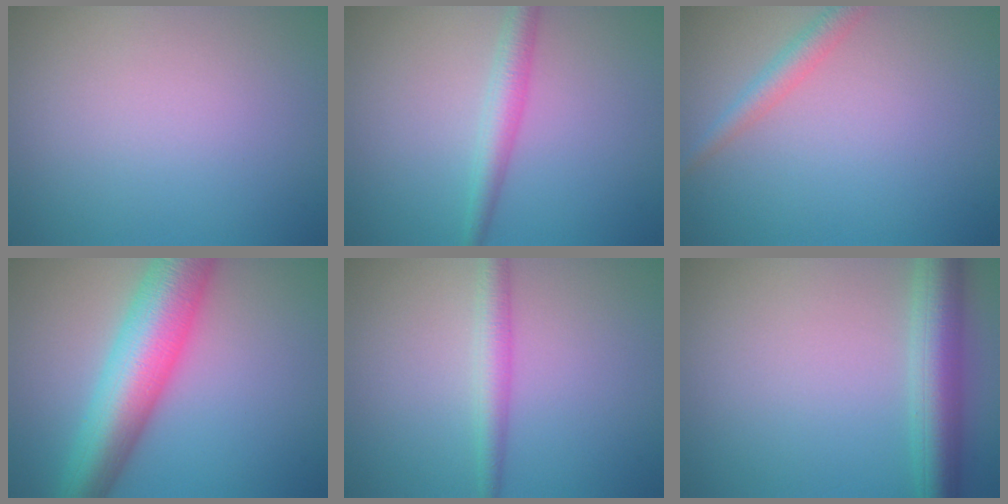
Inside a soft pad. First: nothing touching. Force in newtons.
{"total": 2.7, "press": 2.7, "slide": 0.0}
{"total": 2.1, "press": 2.1, "slide": 0.0}
{"total": 9.8, "press": 9.8, "slide": 0.2}
{"total": 2.5, "press": 2.5, "slide": 0.0}
{"total": 5.7, "press": 5.7, "slide": 0.2}